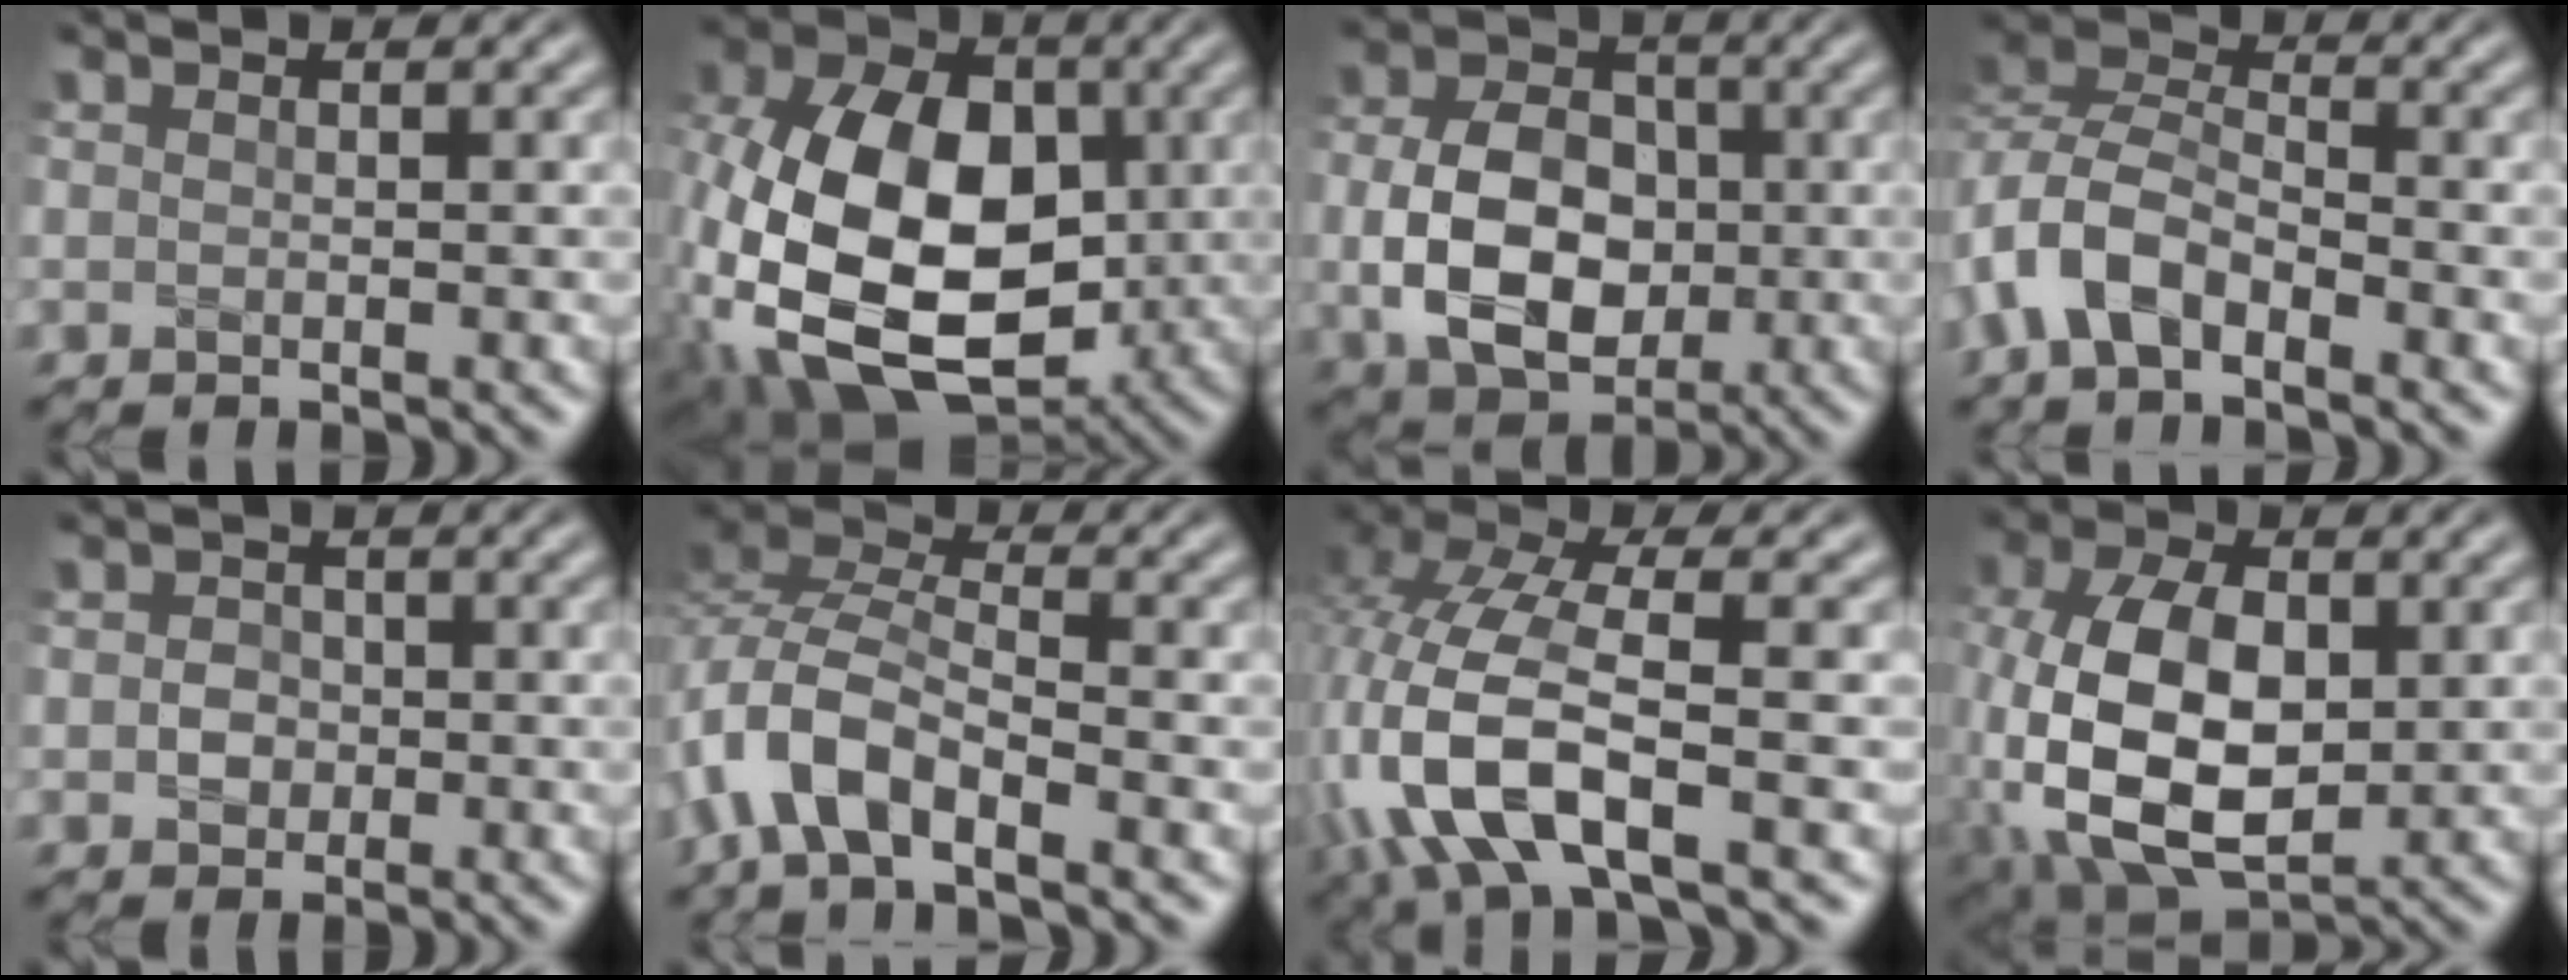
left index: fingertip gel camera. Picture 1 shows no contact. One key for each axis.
{"total": 15.1, "fx": -2.3, "fy": 10.2, "fz": 10.8, "tx": -0.230, "ty": -0.008, "tz": -0.051}
{"total": 8.6, "fx": -0.7, "fy": 6.2, "fz": 6.0, "tx": -0.121, "ty": -0.006, "tz": -0.011}
{"total": 5.4, "fx": -2.9, "fy": 3.0, "fz": 3.4, "tx": -0.064, "ty": 0.006, "tz": -0.071}
{"total": 1.9, "fx": -0.1, "fy": 1.7, "fz": 0.7, "tx": 0.005, "ty": -0.001, "tz": -0.011}
{"total": 6.5, "fx": -3.9, "fy": 2.8, "fz": 4.5, "tx": -0.086, "ty": 0.008, "tz": -0.086}
{"total": 9.3, "fx": -3.3, "fy": 3.6, "fz": 8.0, "tx": -0.182, "ty": 0.004, "tz": -0.074}
{"total": 12.3, "fx": -1.3, "fy": 7.5, "fz": 9.7, "tx": -0.220, "ty": -0.010, "tz": -0.025}